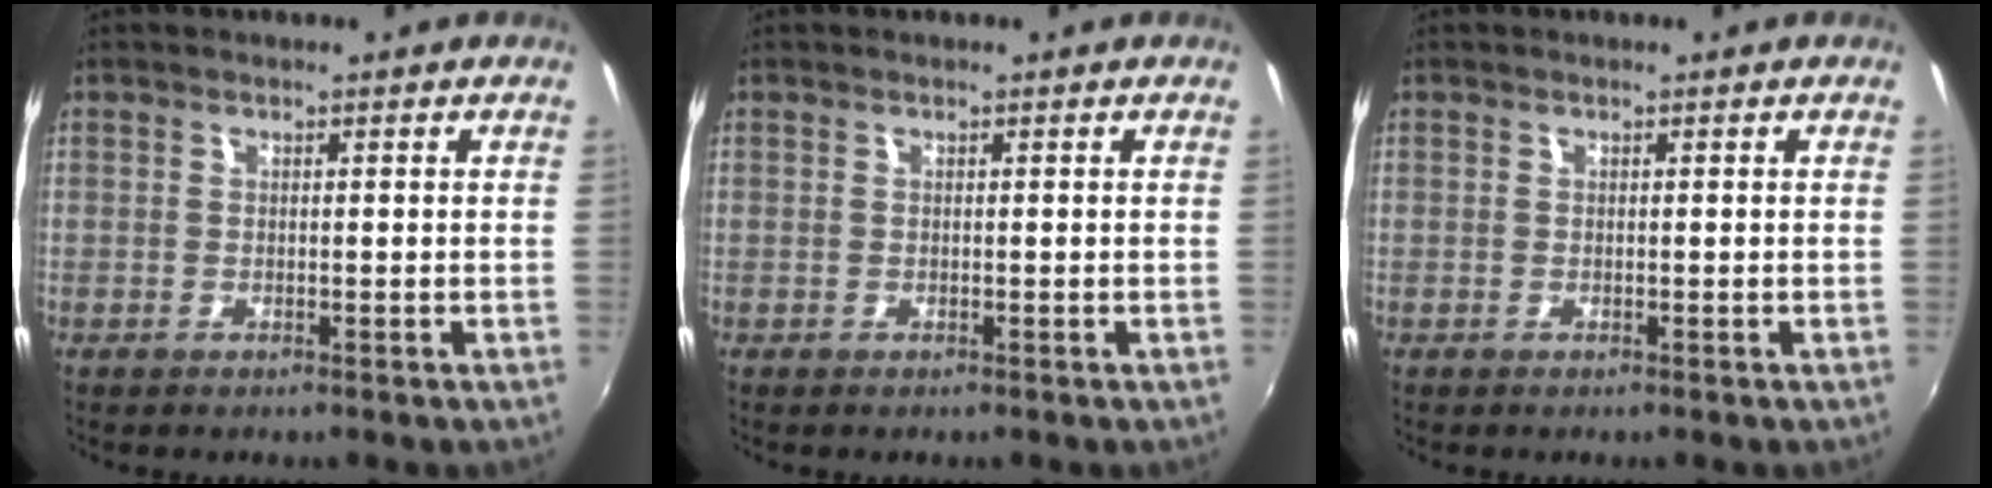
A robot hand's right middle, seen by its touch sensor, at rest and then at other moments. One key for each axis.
{"total": 0.0}
{"total": 0.0}